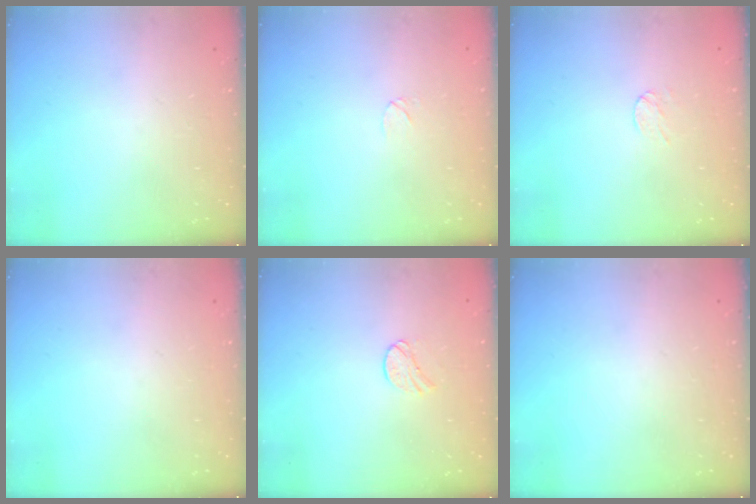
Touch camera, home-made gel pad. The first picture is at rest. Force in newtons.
{"total": 3.4, "press": 3.4, "slide": 0.3}
{"total": 3.0, "press": 3.0, "slide": 0.2}
{"total": 0.0}
{"total": 6.2, "press": 6.1, "slide": 0.5}
{"total": 0.0}